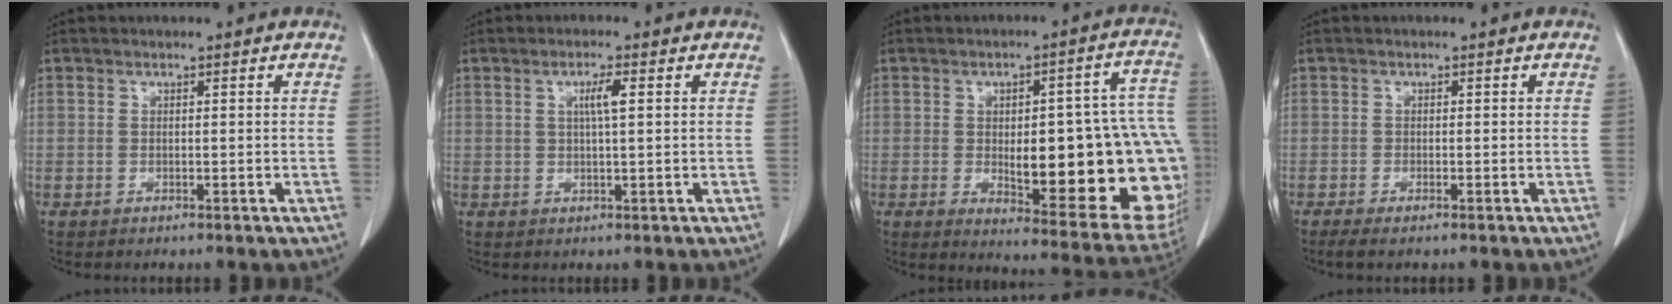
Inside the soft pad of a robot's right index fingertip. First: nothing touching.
{"total": 2.8, "force": [0.8, -0.1, 2.6], "torque": [-0.049, 0.000, 0.013]}
{"total": 25.8, "force": [-3.0, 7.0, 24.6], "torque": [-0.218, 0.022, -0.014]}
{"total": 1.9, "force": [-1.4, 0.2, 1.2], "torque": [-0.023, -0.006, -0.023]}